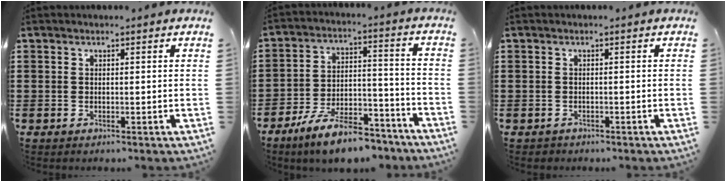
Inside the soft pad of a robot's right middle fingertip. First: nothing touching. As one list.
[{"total": 10.3, "force": [-8.7, 2.3, 5.0], "torque": [-0.089, 0.029, -0.164]}, {"total": 0.6, "force": [-0.5, 0.3, -0.1], "torque": [-0.001, 0.001, -0.012]}]